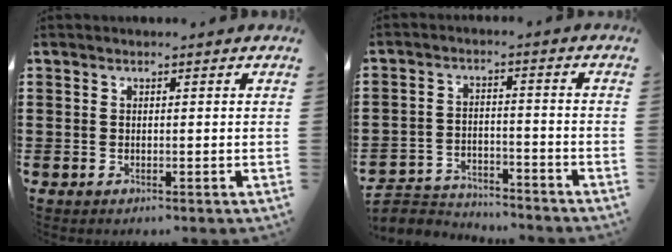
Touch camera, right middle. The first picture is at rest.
{"total": 3.8, "force": [-3.7, 0.8, 0.2], "torque": [-0.016, 0.004, -0.082]}